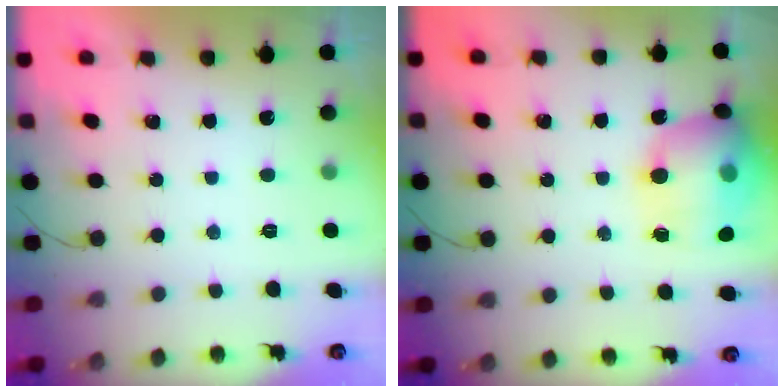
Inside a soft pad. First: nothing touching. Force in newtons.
{"total": 18.3, "press": 18.0, "slide": 3.4}